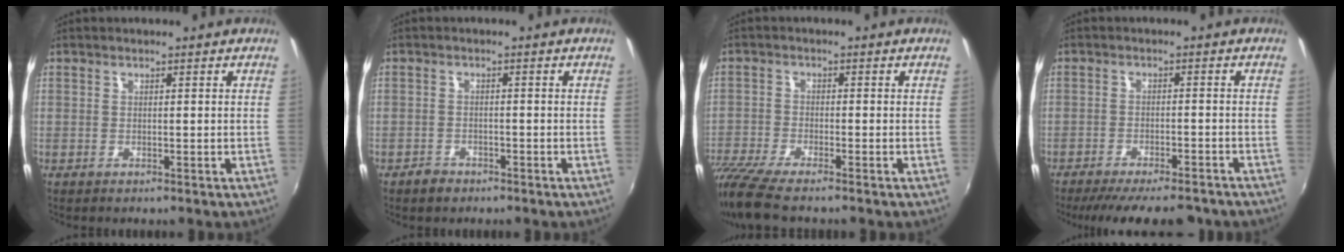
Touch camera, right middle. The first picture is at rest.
{"total": 2.3, "force": [-1.9, 1.3, 0.5], "torque": [-0.015, 0.002, -0.031]}
{"total": 10.0, "force": [-8.4, 1.3, 5.2], "torque": [-0.131, -0.039, -0.158]}
{"total": 14.6, "force": [-12.3, 3.6, 7.0], "torque": [-0.139, -0.029, -0.171]}